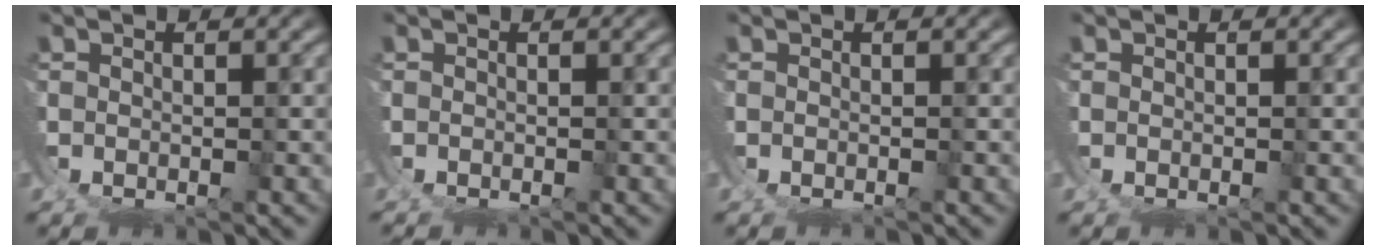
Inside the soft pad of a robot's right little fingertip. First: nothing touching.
{"total": 0.5, "force": [-0.5, 0.0, -0.3], "torque": [0.003, -0.003, -0.007]}
{"total": 0.0}
{"total": 0.0}